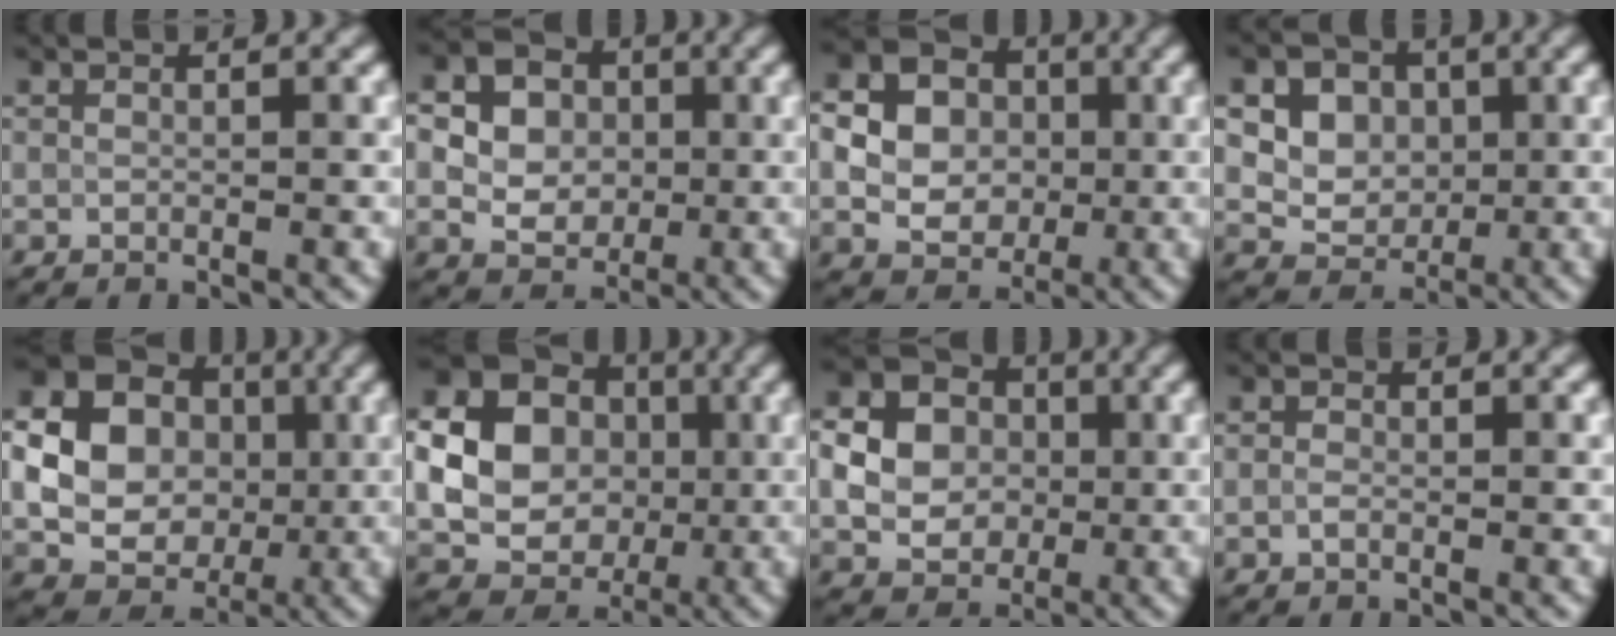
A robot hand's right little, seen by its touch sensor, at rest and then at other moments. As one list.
[{"total": 9.6, "force": [1.7, 8.3, 4.5], "torque": [-0.092, 0.038, 0.013]}, {"total": 9.9, "force": [0.7, 8.7, 4.6], "torque": [-0.099, 0.011, -0.008]}, {"total": 9.0, "force": [3.3, 7.1, 4.4], "torque": [-0.073, 0.029, 0.051]}, {"total": 16.3, "force": [1.7, 14.9, 6.2], "torque": [-0.152, 0.020, 0.000]}, {"total": 15.7, "force": [1.2, 14.3, 6.3], "torque": [-0.145, 0.013, -0.004]}, {"total": 8.0, "force": [0.4, 7.0, 3.8], "torque": [-0.083, 0.004, -0.005]}, {"total": 0.5, "force": [-0.2, 0.3, 0.4], "torque": [-0.007, 0.002, -0.007]}]